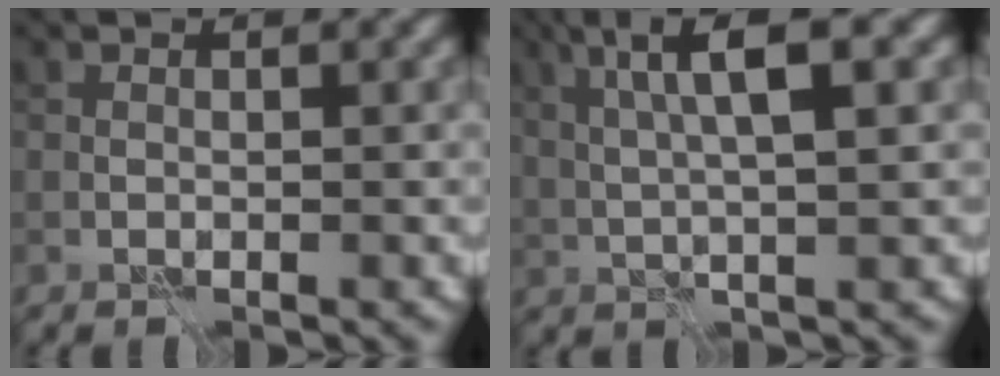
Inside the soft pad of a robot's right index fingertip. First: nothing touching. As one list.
[{"total": 6.3, "force": [2.2, 1.1, 5.8], "torque": [-0.105, 0.012, 0.037]}]